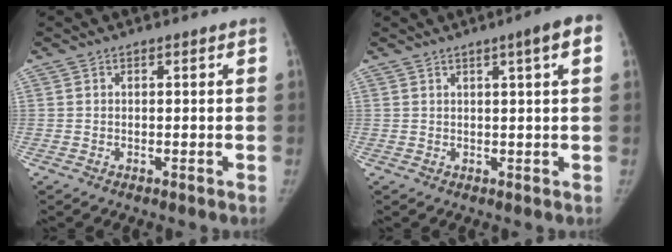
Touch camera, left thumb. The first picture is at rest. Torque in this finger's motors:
{"motor_torque": [-0.25, 0.30, 0.13, 0.02, 0.01]}